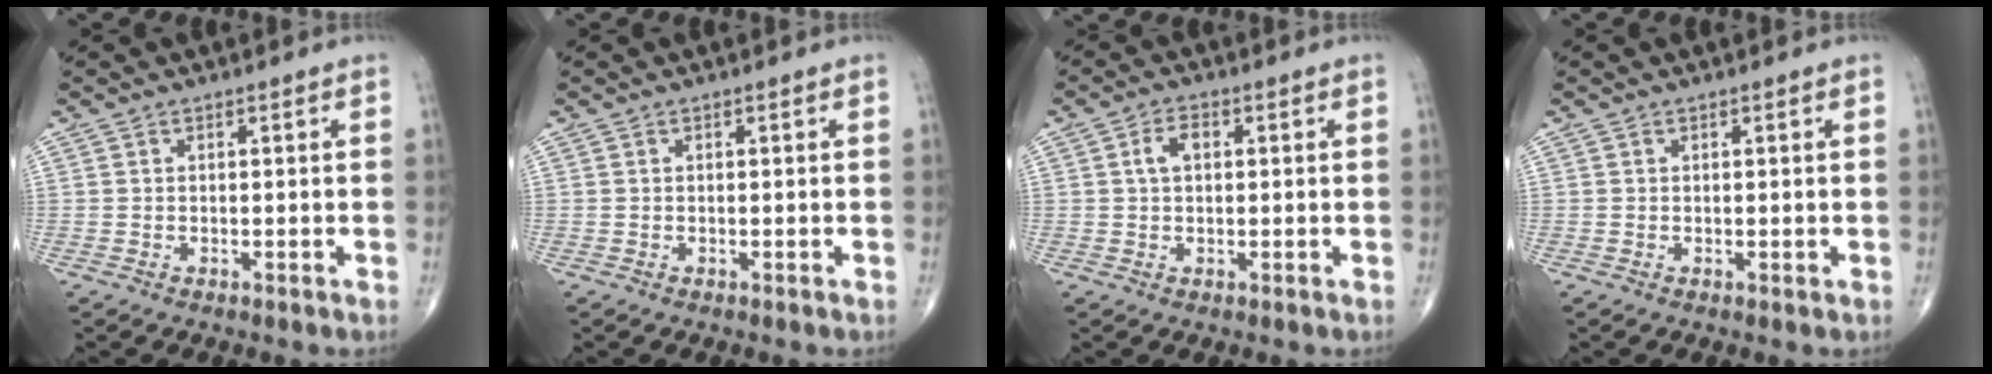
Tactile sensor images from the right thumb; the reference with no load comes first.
{"total": 0.0}
{"total": 3.4, "force": [0.7, 2.1, 2.7], "torque": [-0.050, 0.011, 0.010]}
{"total": 0.0}